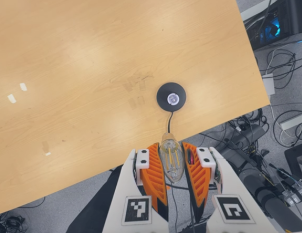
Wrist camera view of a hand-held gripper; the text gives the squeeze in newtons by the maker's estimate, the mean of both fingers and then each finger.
{"total": 21.7, "left": 25.1, "right": 18.3}